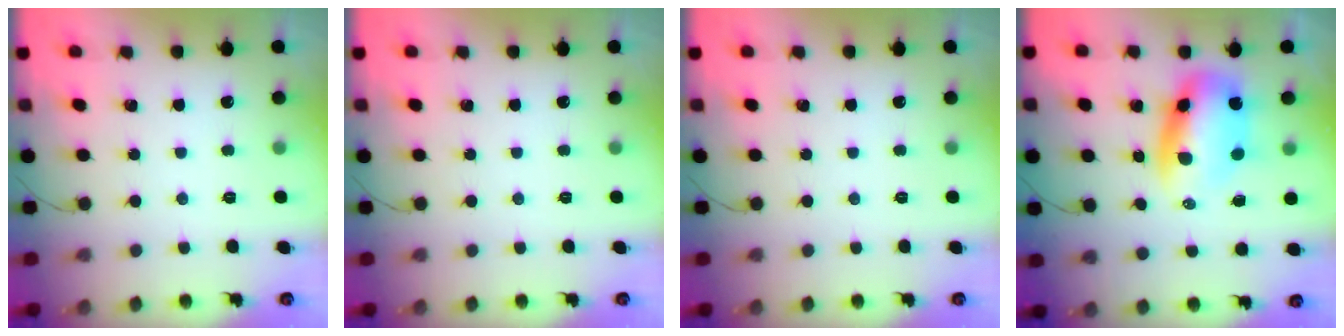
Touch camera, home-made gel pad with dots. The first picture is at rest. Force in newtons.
{"total": 0.0}
{"total": 0.0}
{"total": 9.5, "press": 9.1, "slide": 2.7}